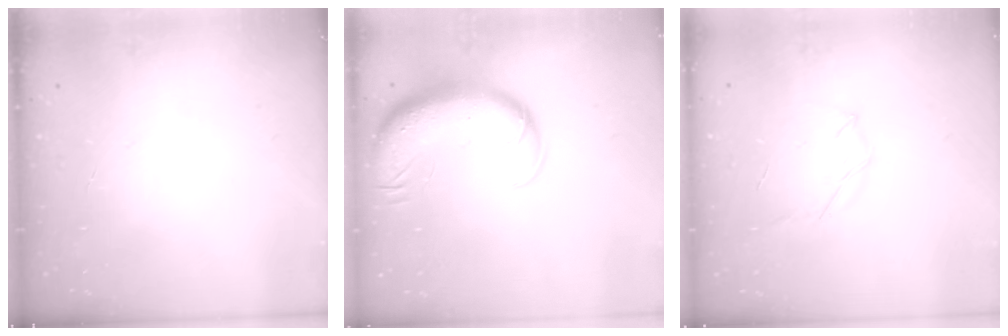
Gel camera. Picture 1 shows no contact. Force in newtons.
{"total": 13.5, "press": 13.1, "slide": 3.3}
{"total": 4.0, "press": 3.9, "slide": 0.9}